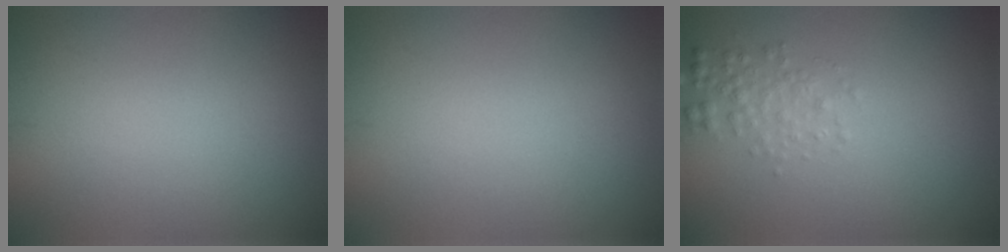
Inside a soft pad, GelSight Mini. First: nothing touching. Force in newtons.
{"total": 0.0}
{"total": 1.8, "press": 1.8, "slide": 0.0}